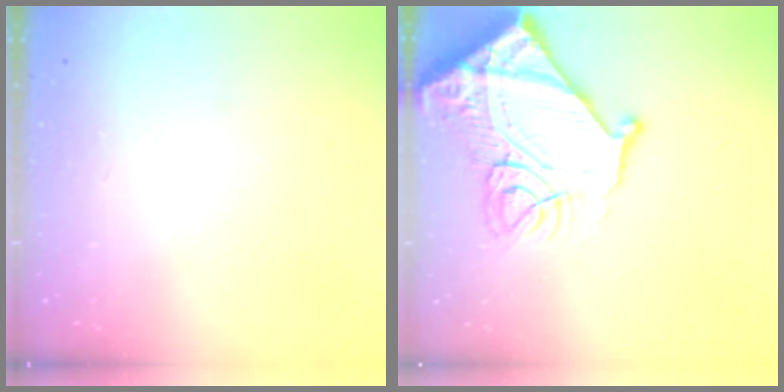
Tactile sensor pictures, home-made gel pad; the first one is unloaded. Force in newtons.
{"total": 19.6, "press": 19.5, "slide": 2.0}